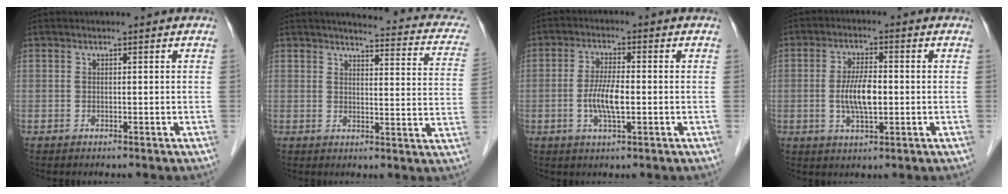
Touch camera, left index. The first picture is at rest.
{"total": 15.7, "force": [13.6, 3.5, 7.1], "torque": [-0.060, -0.027, 0.124]}
{"total": 5.4, "force": [-1.6, 1.1, 5.1], "torque": [-0.107, -0.008, -0.029]}
{"total": 6.2, "force": [-1.1, 1.8, 5.8], "torque": [-0.119, -0.004, -0.019]}